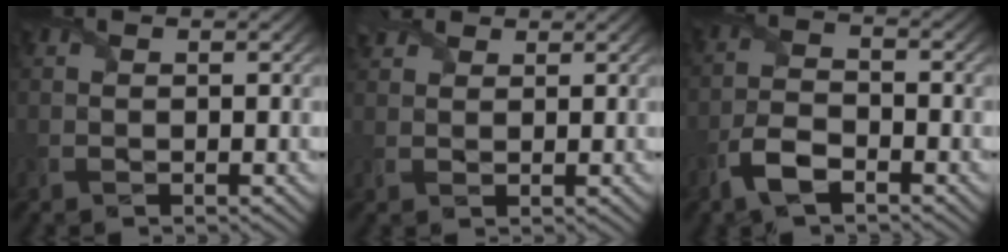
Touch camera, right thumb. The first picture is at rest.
{"total": 2.7, "force": [2.0, 1.5, 0.9], "torque": [-0.026, 0.011, 0.040]}
{"total": 5.2, "force": [-3.2, 2.1, 3.5], "torque": [-0.081, -0.003, -0.073]}